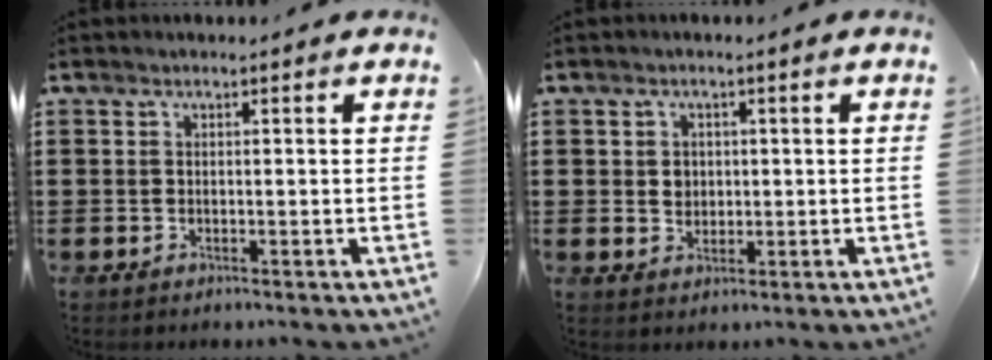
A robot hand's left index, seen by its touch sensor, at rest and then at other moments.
{"total": 2.1, "force": [0.4, 1.8, 1.0], "torque": [-0.018, 0.005, 0.004]}